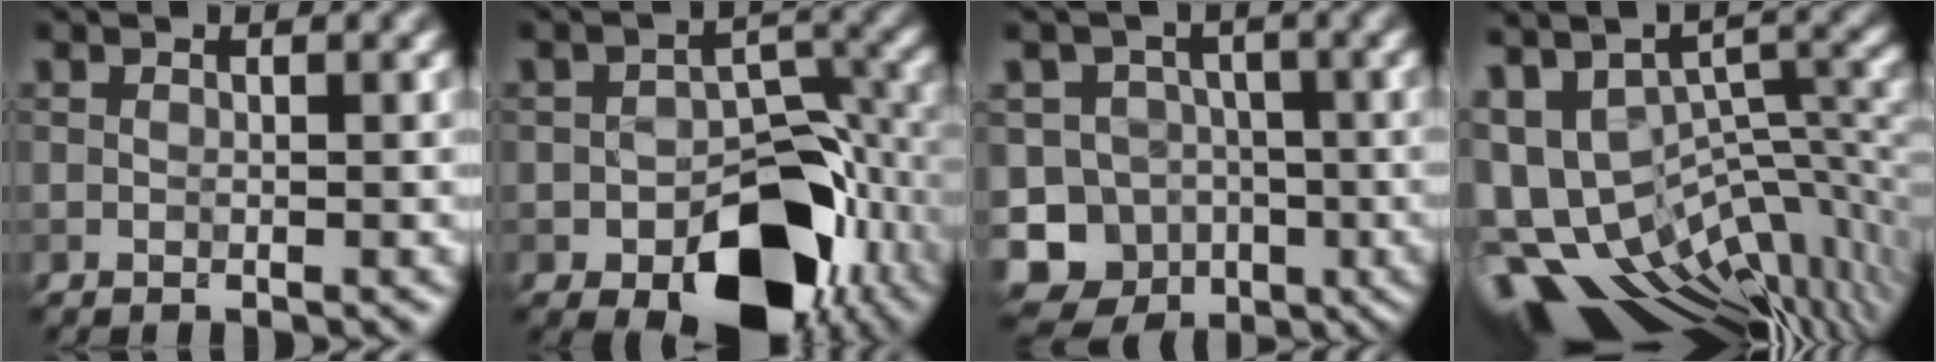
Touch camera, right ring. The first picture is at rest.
{"total": 11.0, "force": [-5.3, 6.3, 7.3], "torque": [-0.096, -0.012, -0.073]}
{"total": 11.4, "force": [-6.7, 8.8, 2.3], "torque": [-0.037, -0.011, -0.097]}
{"total": 13.9, "force": [-1.7, 8.1, 11.2], "torque": [-0.206, -0.015, 0.027]}